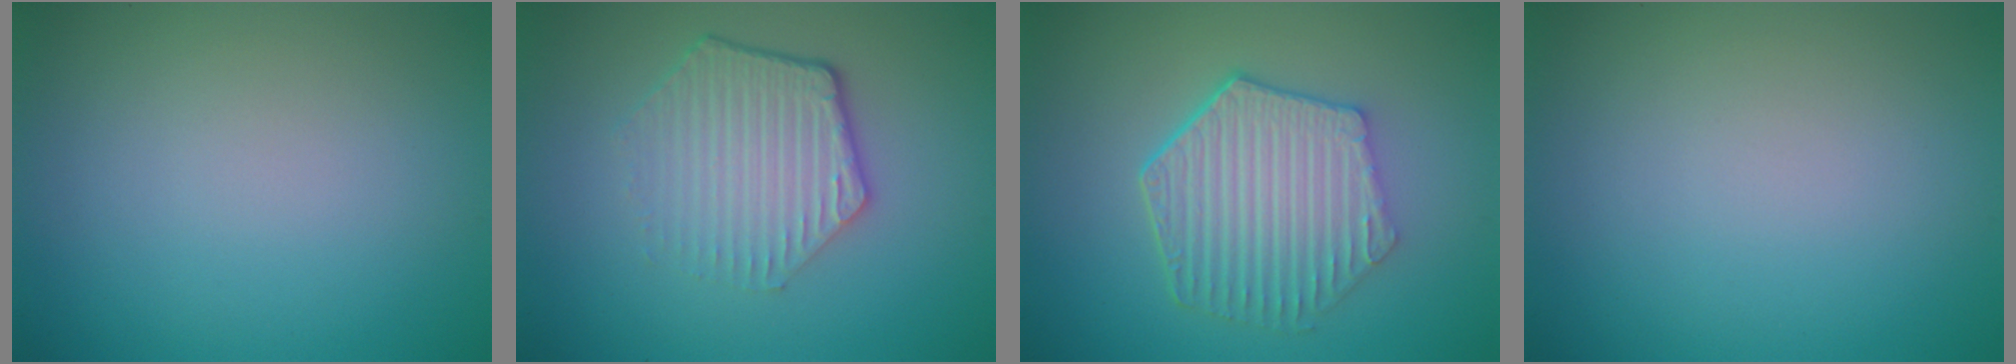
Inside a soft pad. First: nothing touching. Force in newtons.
{"total": 4.5, "press": 3.3, "slide": 3.0}
{"total": 6.3, "press": 4.6, "slide": 4.3}
{"total": 0.0}